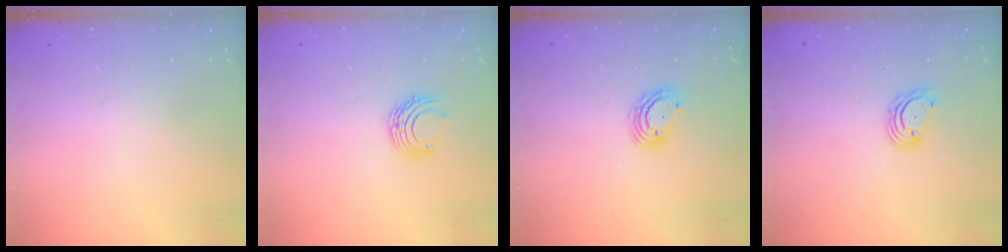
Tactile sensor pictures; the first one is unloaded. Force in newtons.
{"total": 6.7, "press": 6.6, "slide": 0.8}
{"total": 5.7, "press": 5.6, "slide": 0.8}
{"total": 4.0, "press": 4.0, "slide": 0.4}